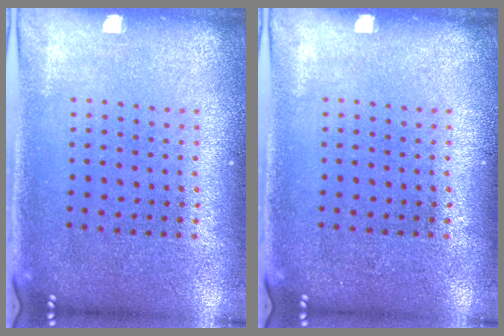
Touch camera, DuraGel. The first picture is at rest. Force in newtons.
{"total": 0.0}